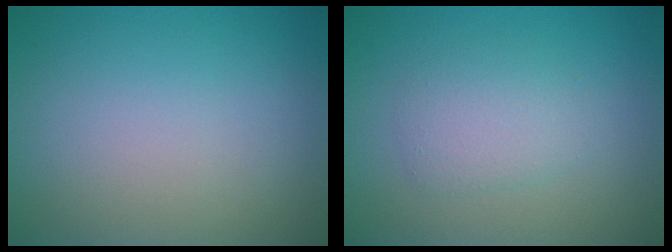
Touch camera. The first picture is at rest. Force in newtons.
{"total": 2.4, "press": 2.4, "slide": 0.1}